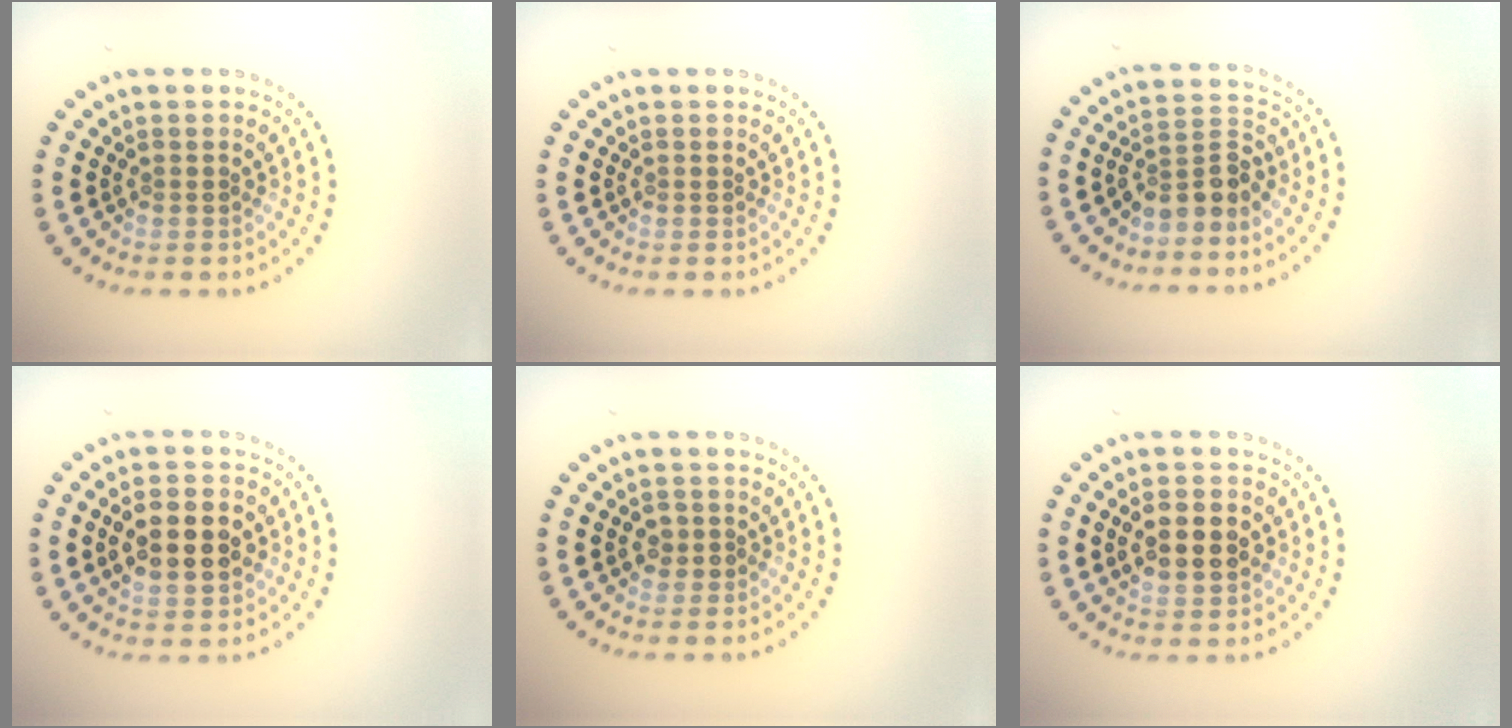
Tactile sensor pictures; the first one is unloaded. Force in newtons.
{"total": 0.0}
{"total": 3.1, "press": 2.7, "slide": 1.7}
{"total": 5.3, "press": 5.3, "slide": 0.2}
{"total": 1.4, "press": 1.4, "slide": 0.2}
{"total": 4.4, "press": 4.4, "slide": 0.1}